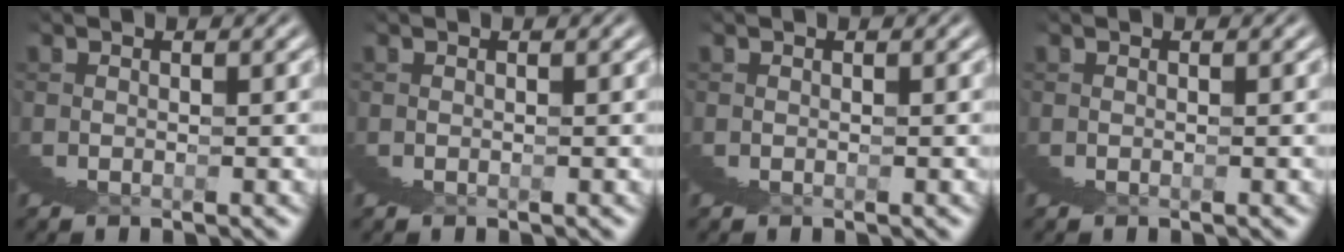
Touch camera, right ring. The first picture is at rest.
{"total": 0.0}
{"total": 0.0}
{"total": 0.0}